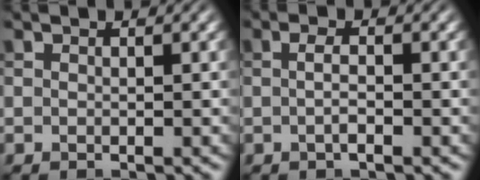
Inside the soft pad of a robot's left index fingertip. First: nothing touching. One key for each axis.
{"total": 1.8, "fx": -0.2, "fy": 0.4, "fz": 1.7, "tx": -0.031, "ty": 0.000, "tz": -0.008}